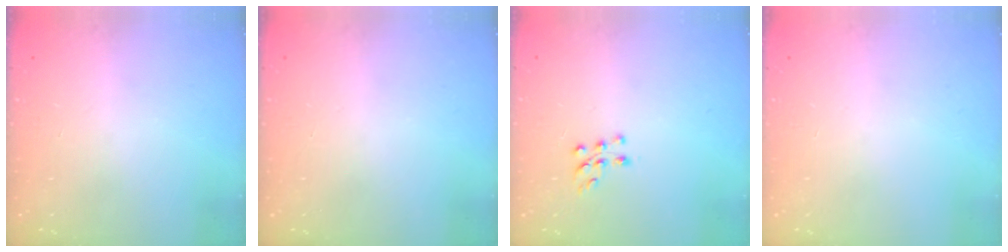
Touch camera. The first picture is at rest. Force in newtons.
{"total": 0.0}
{"total": 6.9, "press": 6.8, "slide": 0.6}
{"total": 0.0}